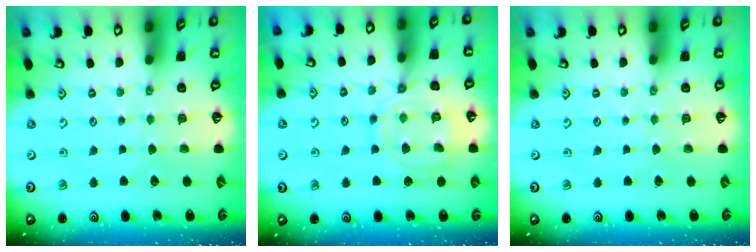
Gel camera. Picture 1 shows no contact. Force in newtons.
{"total": 12.5, "press": 12.5, "slide": 1.1}
{"total": 0.0}